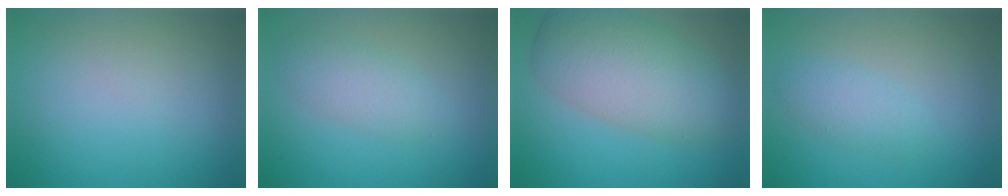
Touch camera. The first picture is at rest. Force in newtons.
{"total": 2.7, "press": 2.7, "slide": 0.1}
{"total": 7.6, "press": 7.6, "slide": 0.1}
{"total": 2.0, "press": 2.0, "slide": 0.1}